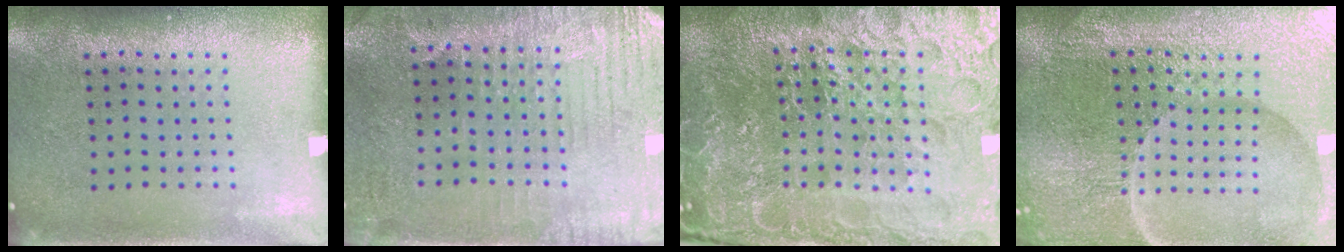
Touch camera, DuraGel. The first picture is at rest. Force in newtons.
{"total": 3.0, "press": 2.6, "slide": 1.6}
{"total": 6.8, "press": 6.0, "slide": 3.2}
{"total": 6.0, "press": 5.5, "slide": 2.3}